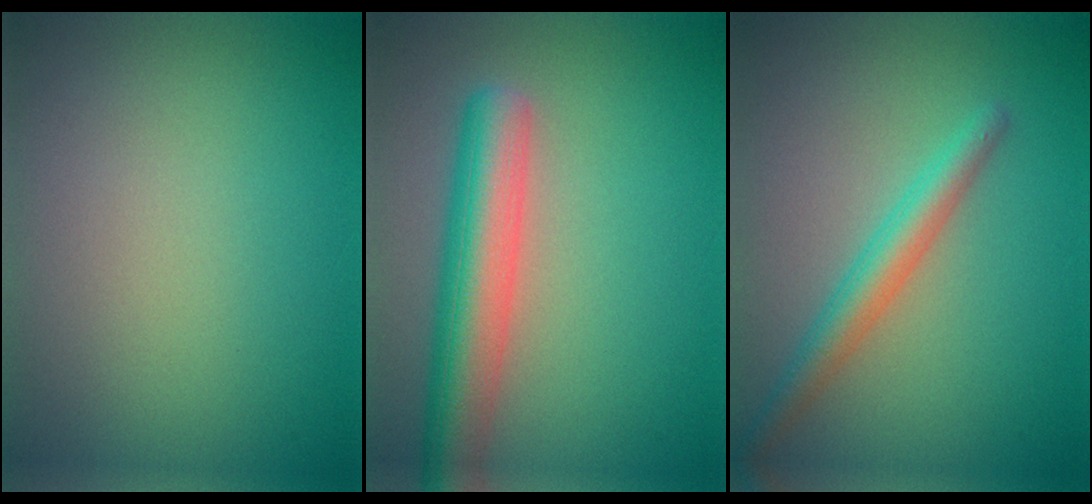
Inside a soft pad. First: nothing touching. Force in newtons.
{"total": 6.2, "press": 6.1, "slide": 0.4}
{"total": 2.9, "press": 2.9, "slide": 0.1}